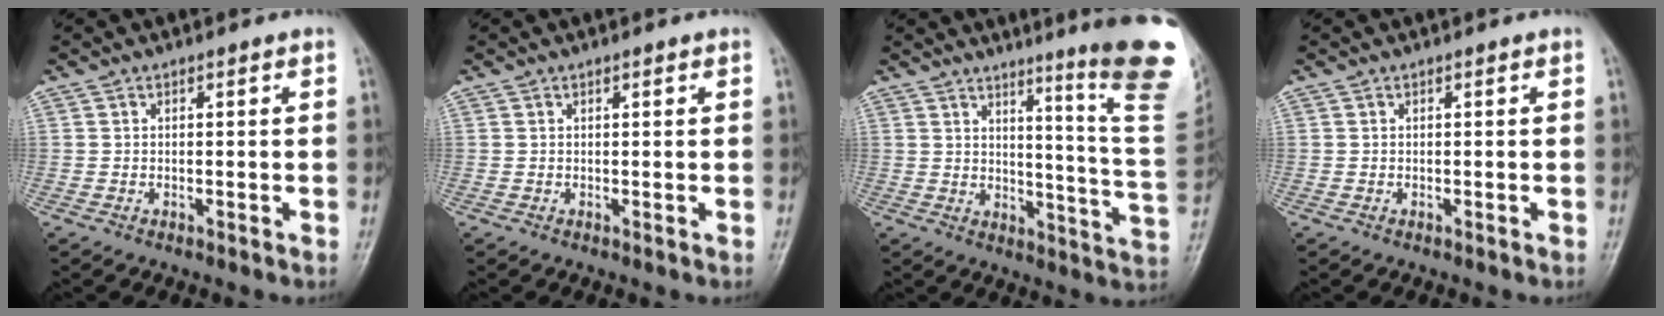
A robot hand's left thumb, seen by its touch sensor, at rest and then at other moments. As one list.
[{"total": 0.6, "force": [0.4, 0.2, 0.5], "torque": [-0.009, -0.001, 0.005]}, {"total": 18.9, "force": [11.2, 0.9, 15.2], "torque": [-0.170, -0.089, 0.139]}, {"total": 0.0}]